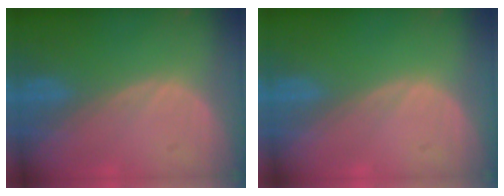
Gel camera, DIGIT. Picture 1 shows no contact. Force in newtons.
{"total": 0.0}